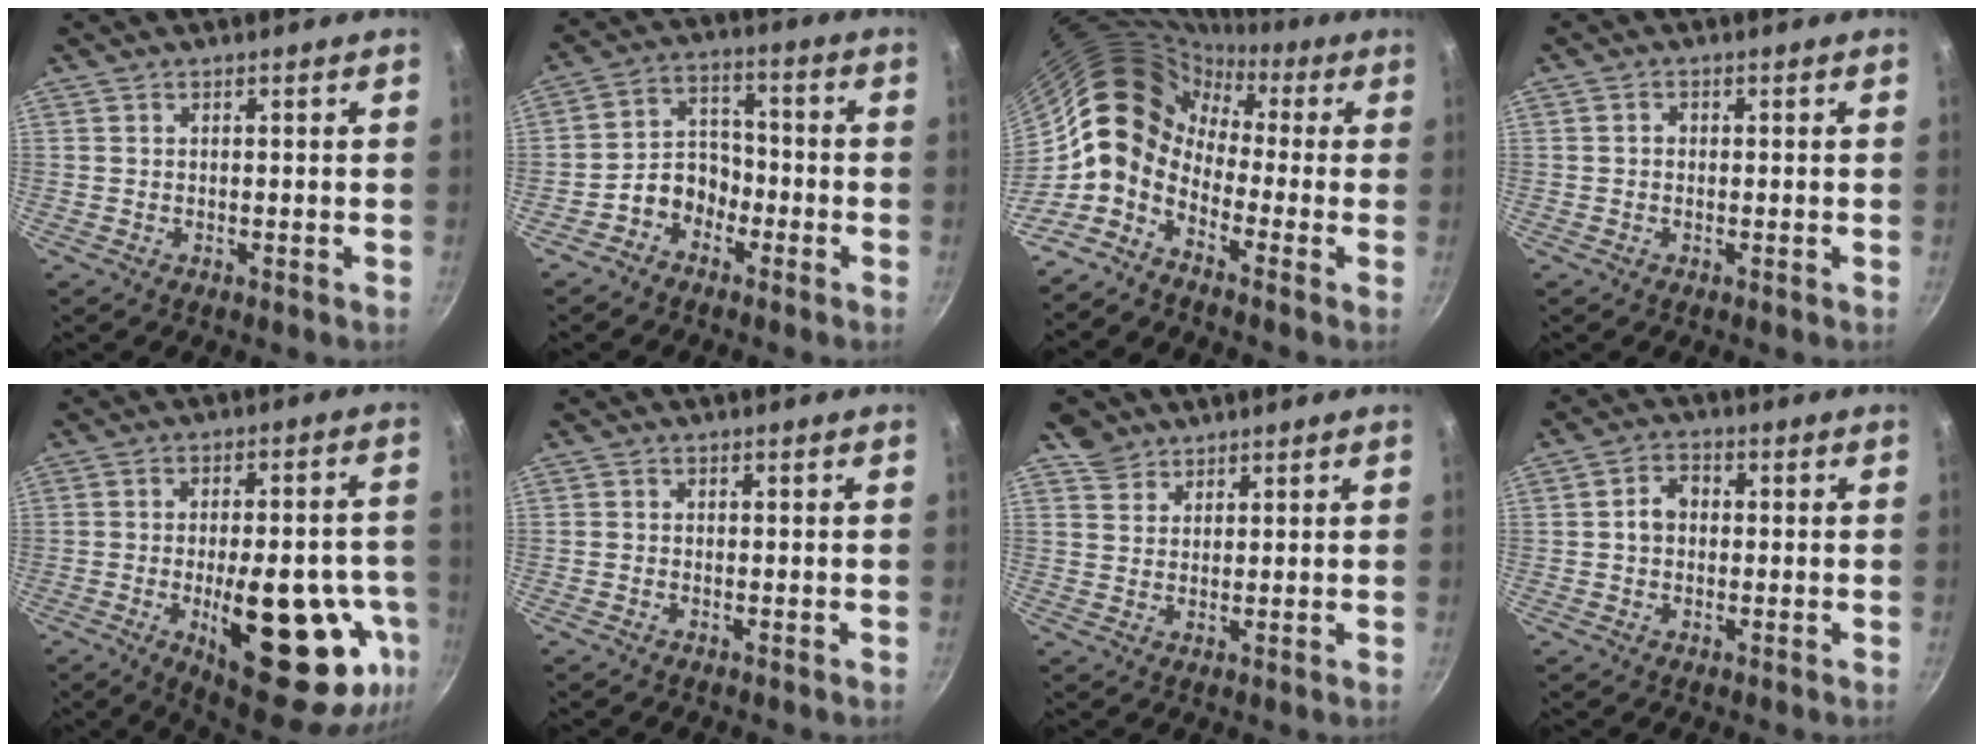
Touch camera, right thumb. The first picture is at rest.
{"total": 7.2, "force": [-3.8, 5.5, 2.9], "torque": [-0.015, 0.050, -0.079]}
{"total": 10.7, "force": [-2.6, 8.5, 5.9], "torque": [-0.074, 0.048, -0.083]}
{"total": 1.0, "force": [0.0, 0.9, 0.5], "torque": [-0.009, 0.006, 0.000]}
{"total": 25.5, "force": [-7.8, 10.6, 21.9], "torque": [-0.250, 0.016, -0.093]}
{"total": 0.6, "force": [-0.4, 0.3, 0.2], "torque": [-0.008, 0.003, -0.011]}
{"total": 3.7, "force": [2.7, 2.5, 0.3], "torque": [0.016, -0.004, 0.046]}
{"total": 4.6, "force": [0.1, 3.7, 2.8], "torque": [-0.028, 0.015, -0.003]}